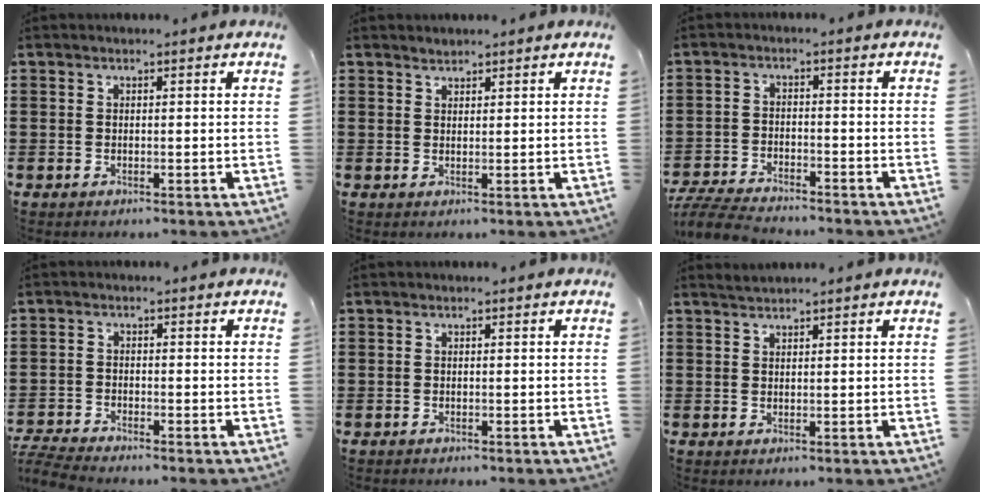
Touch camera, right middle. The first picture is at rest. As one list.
[{"total": 1.2, "force": [1.1, 0.3, -0.3], "torque": [0.001, 0.000, 0.023]}, {"total": 5.7, "force": [-5.5, 0.7, 1.3], "torque": [-0.035, 0.002, -0.112]}, {"total": 3.6, "force": [-3.5, 0.2, 0.8], "torque": [-0.035, -0.009, -0.077]}, {"total": 0.8, "force": [-0.6, 0.5, -0.1], "torque": [0.003, 0.004, -0.014]}, {"total": 1.1, "force": [1.0, 0.0, 0.2], "torque": [-0.005, 0.000, 0.020]}]